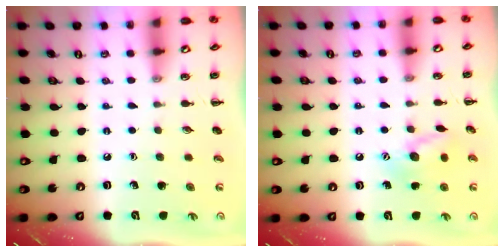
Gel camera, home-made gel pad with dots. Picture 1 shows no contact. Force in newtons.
{"total": 10.4, "press": 10.4, "slide": 0.6}